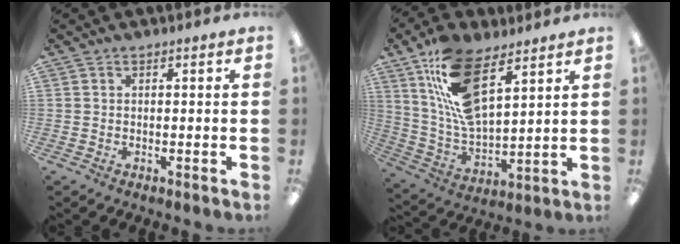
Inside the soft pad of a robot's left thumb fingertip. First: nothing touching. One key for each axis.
{"total": 17.2, "fx": 9.1, "fy": 7.9, "fz": 12.3, "tx": -0.253, "ty": -0.030, "tz": 0.162}